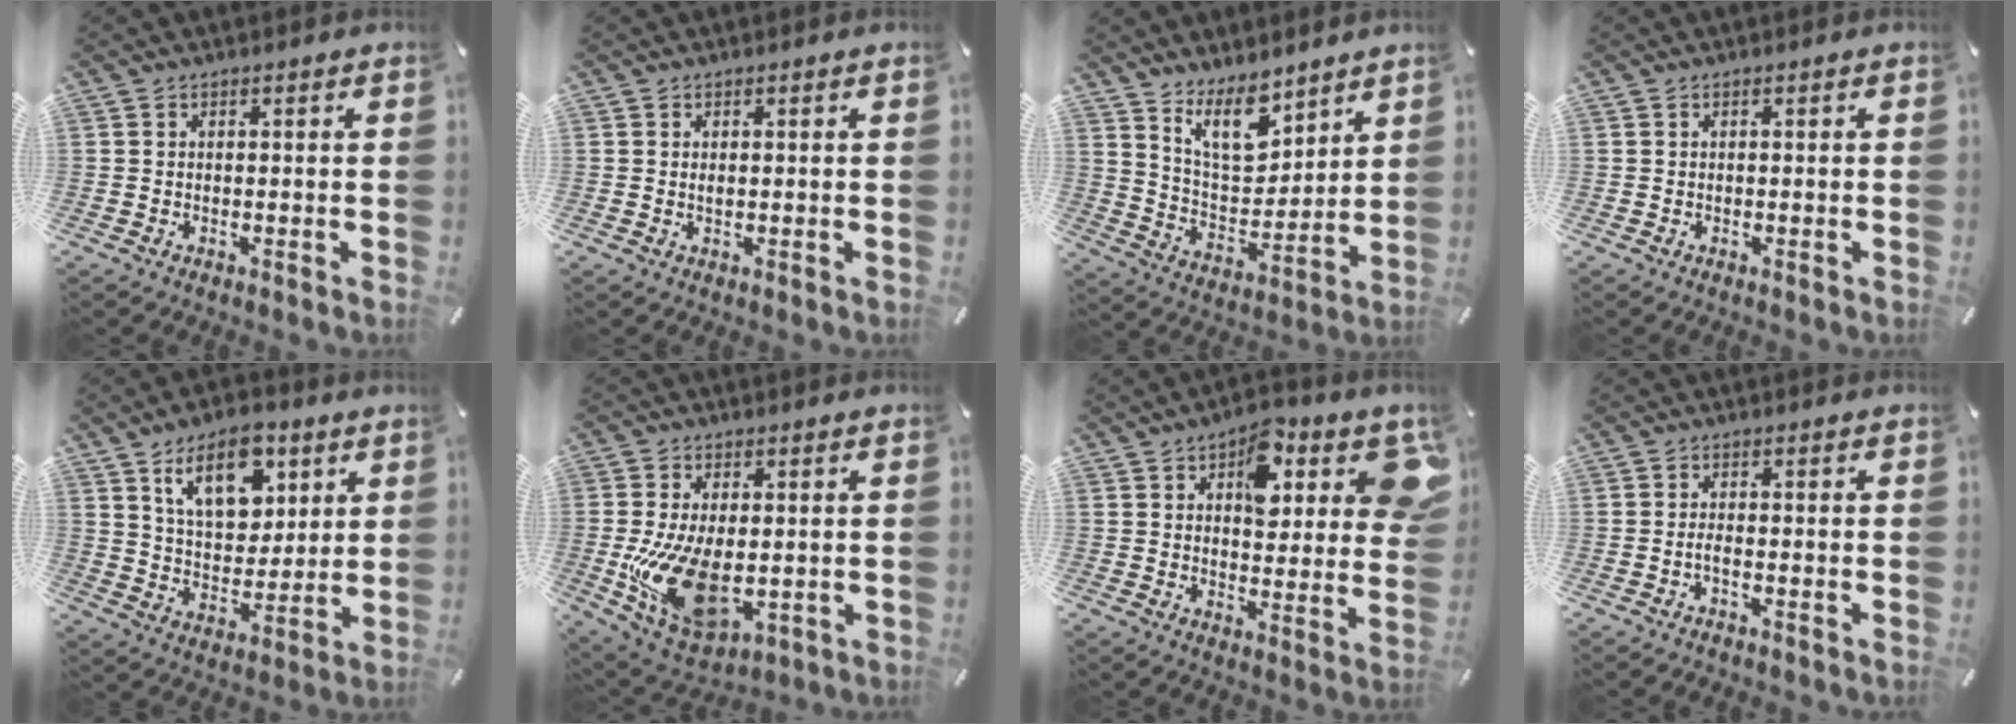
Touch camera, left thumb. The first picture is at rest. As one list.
[{"total": 0.7, "force": [0.1, 0.3, 0.6], "torque": [-0.013, 0.000, 0.002]}, {"total": 12.5, "force": [9.3, 5.9, 5.9], "torque": [-0.105, -0.056, 0.172]}, {"total": 0.0}, {"total": 13.9, "force": [7.8, 8.2, 8.1], "torque": [-0.128, -0.023, 0.137]}, {"total": 16.3, "force": [-2.0, 9.5, 13.1], "torque": [-0.273, -0.015, -0.023]}, {"total": 15.0, "force": [7.1, 7.9, 10.6], "torque": [-0.117, -0.037, 0.114]}, {"total": 1.8, "force": [-1.0, 0.4, 1.4], "torque": [-0.033, -0.001, -0.020]}]